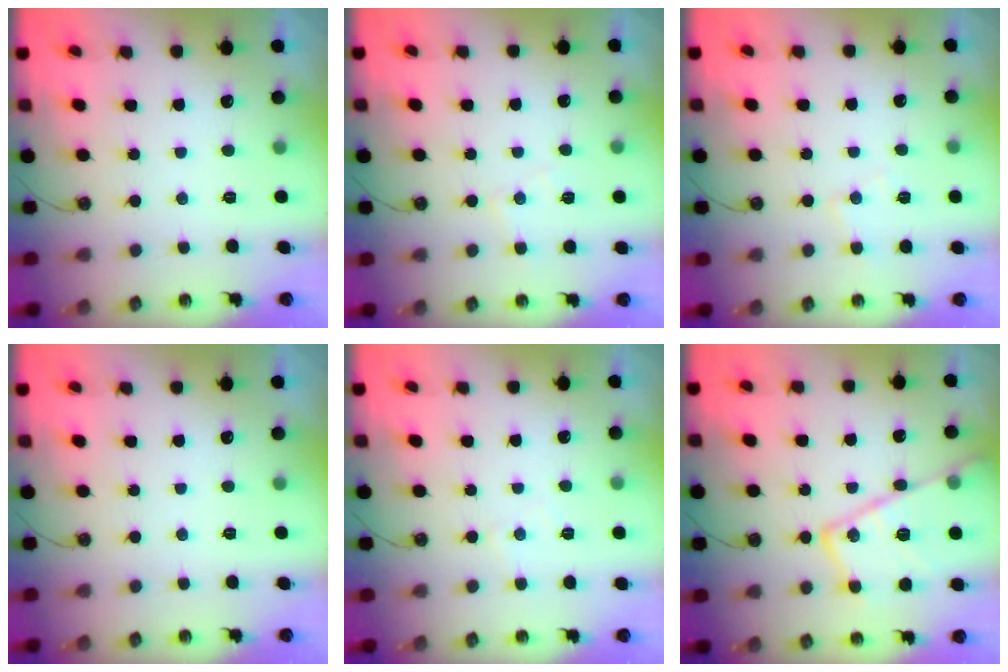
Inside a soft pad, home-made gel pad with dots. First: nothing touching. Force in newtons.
{"total": 5.8, "press": 5.7, "slide": 0.8}
{"total": 4.6, "press": 4.5, "slide": 0.8}
{"total": 0.0}
{"total": 3.2, "press": 3.2, "slide": 0.4}
{"total": 22.4, "press": 22.3, "slide": 2.3}